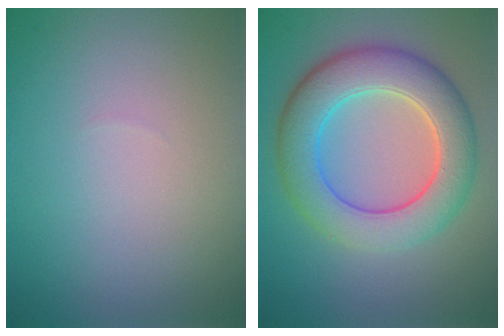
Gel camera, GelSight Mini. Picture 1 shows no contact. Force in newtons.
{"total": 7.8, "press": 7.8, "slide": 0.2}